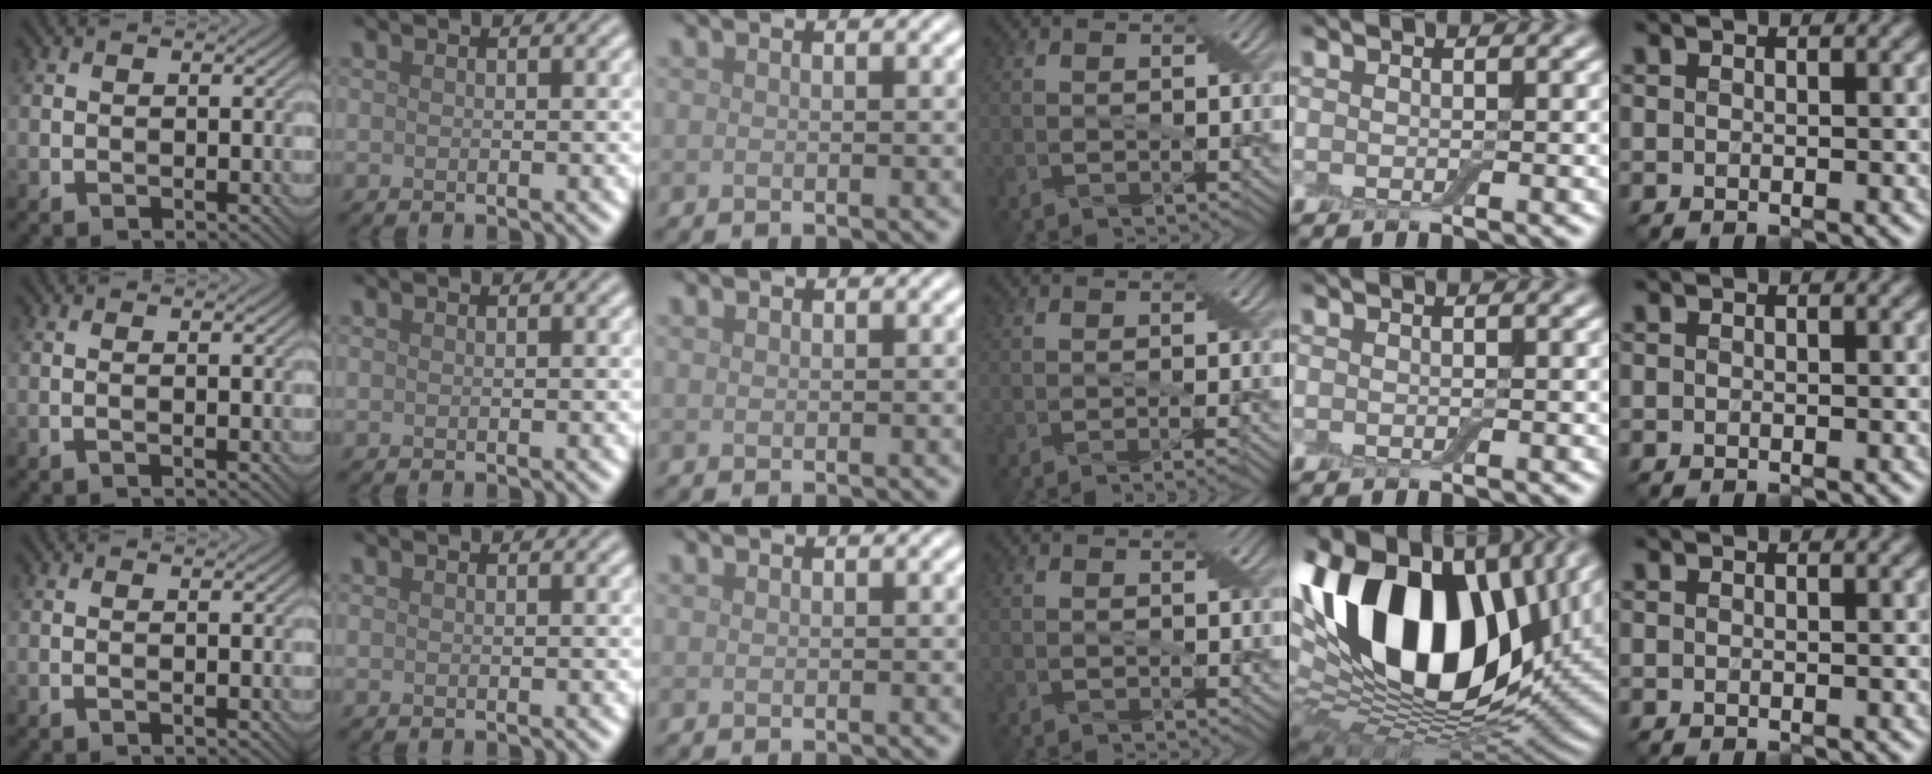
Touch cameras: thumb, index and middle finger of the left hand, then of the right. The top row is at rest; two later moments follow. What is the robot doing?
{"motion": "cut", "object": "cling film"}